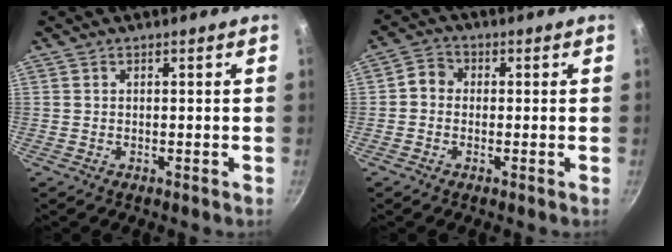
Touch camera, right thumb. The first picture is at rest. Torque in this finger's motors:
{"motor_torque": [0.29, 0.14, 0.39, 0.12, 0.15]}